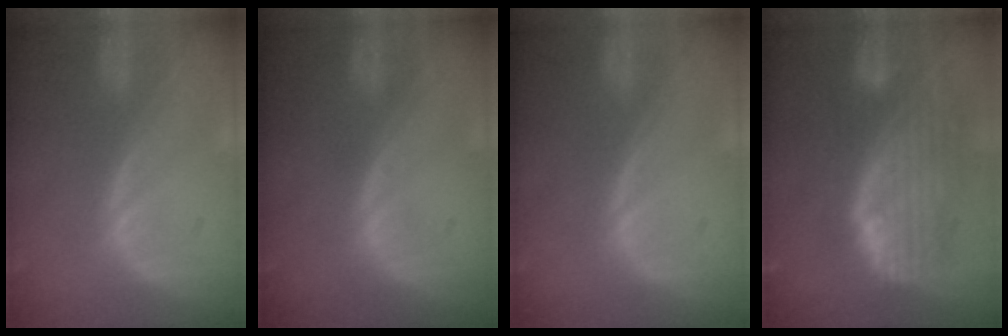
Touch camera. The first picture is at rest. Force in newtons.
{"total": 0.0}
{"total": 0.0}
{"total": 10.7, "press": 9.2, "slide": 5.5}